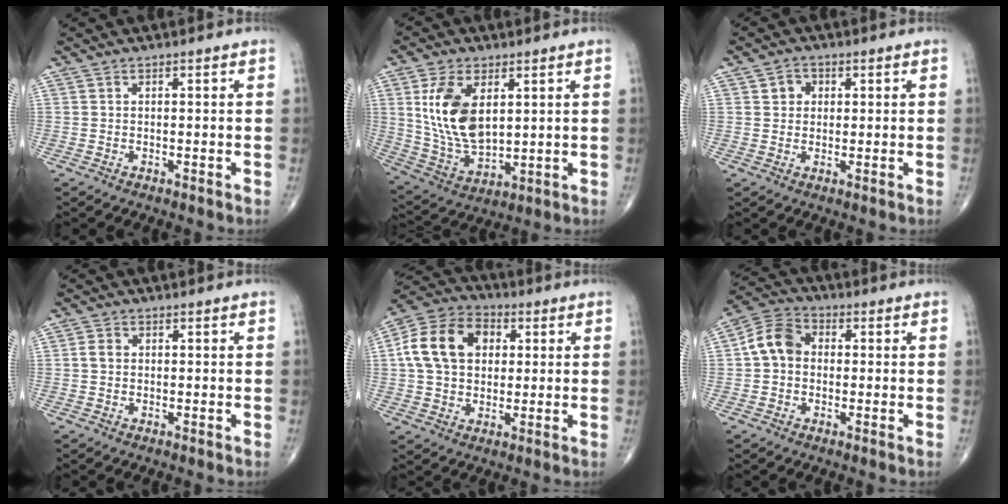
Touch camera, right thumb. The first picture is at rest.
{"total": 14.4, "force": [3.7, 8.1, 11.3], "torque": [-0.209, -0.019, 0.083]}
{"total": 3.2, "force": [0.9, 2.8, 1.3], "torque": [-0.003, 0.000, 0.011]}
{"total": 1.8, "force": [0.0, 1.5, 1.1], "torque": [-0.018, 0.003, -0.002]}
{"total": 14.7, "force": [2.7, 10.8, 9.6], "torque": [-0.158, 0.018, 0.039]}
{"total": 7.8, "force": [0.1, 6.2, 4.7], "torque": [-0.079, 0.026, -0.012]}